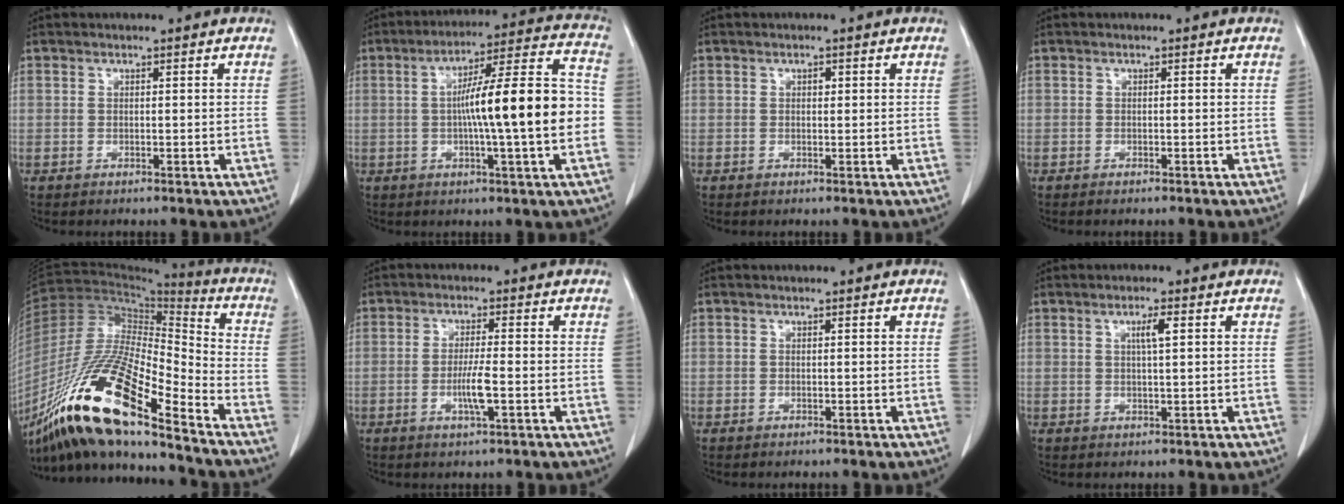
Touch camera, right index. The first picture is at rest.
{"total": 16.5, "force": [-1.5, 0.7, 16.5], "torque": [-0.250, 0.022, -0.028]}
{"total": 0.7, "force": [0.2, 0.5, 0.5], "torque": [-0.008, 0.001, 0.003]}
{"total": 0.9, "force": [-0.8, 0.0, 0.5], "torque": [-0.009, -0.002, -0.009]}
{"total": 21.3, "force": [-14.8, 2.5, 15.1], "torque": [-0.310, -0.032, -0.272]}
{"total": 4.3, "force": [-1.2, 0.1, 4.1], "torque": [-0.079, -0.006, -0.023]}
{"total": 0.0}
{"total": 2.5, "force": [0.8, 0.0, 2.3], "torque": [-0.042, 0.000, 0.013]}